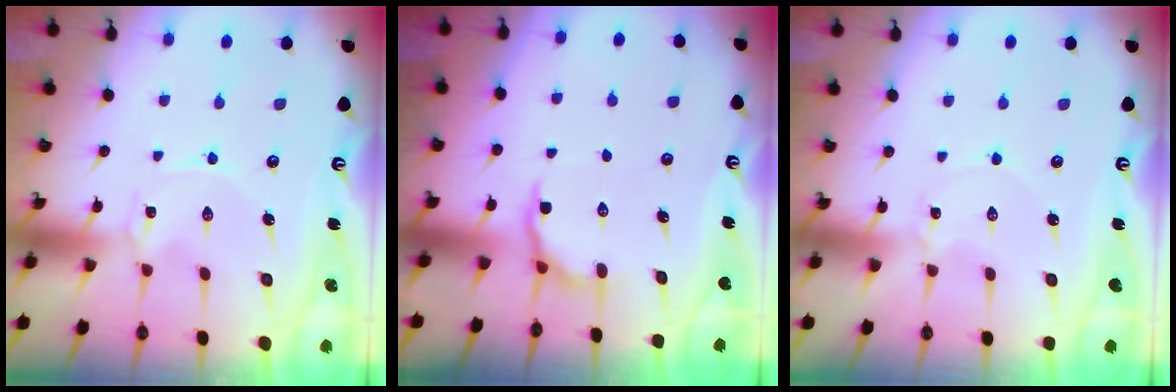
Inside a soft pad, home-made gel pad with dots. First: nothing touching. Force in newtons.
{"total": 5.4, "press": 5.0, "slide": 2.2}
{"total": 1.4, "press": 1.4, "slide": 0.1}